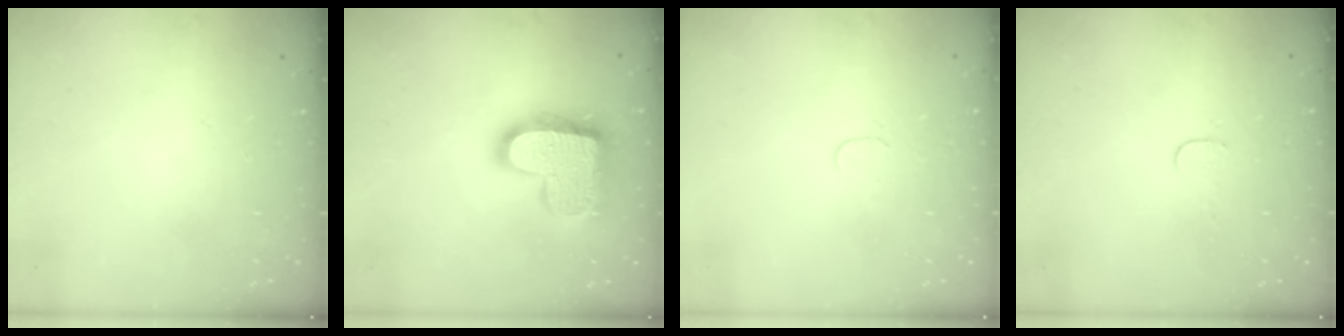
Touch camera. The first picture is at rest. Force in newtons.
{"total": 18.7, "press": 18.7, "slide": 1.2}
{"total": 3.5, "press": 3.5, "slide": 0.3}
{"total": 2.7, "press": 2.7, "slide": 0.2}